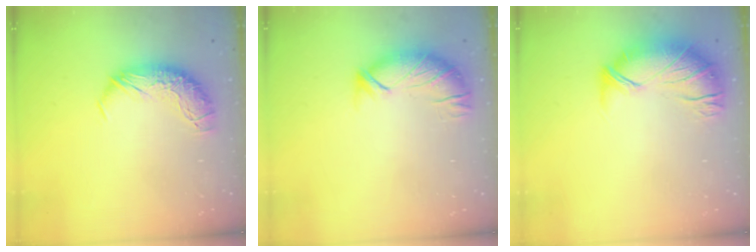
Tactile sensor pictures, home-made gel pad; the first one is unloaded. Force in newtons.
{"total": 3.3, "press": 3.1, "slide": 1.2}
{"total": 2.6, "press": 1.1, "slide": 2.3}